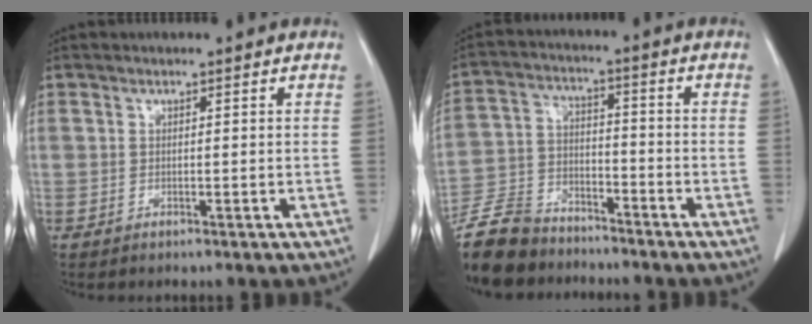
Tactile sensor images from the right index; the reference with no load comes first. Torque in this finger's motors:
{"motor_torque": [-0.32, -0.47, -0.11, -0.21]}